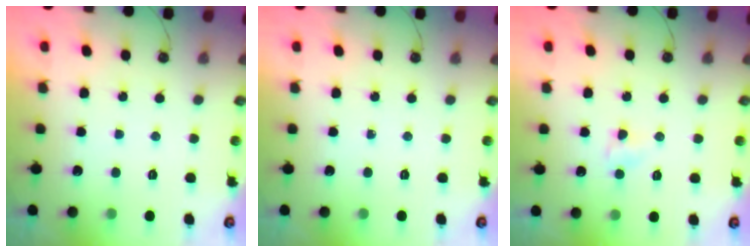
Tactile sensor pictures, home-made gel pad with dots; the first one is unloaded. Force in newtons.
{"total": 0.0}
{"total": 3.0, "press": 2.9, "slide": 0.3}